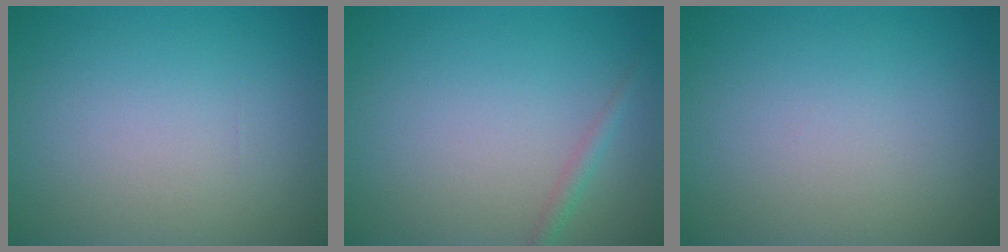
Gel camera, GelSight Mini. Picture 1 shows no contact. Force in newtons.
{"total": 1.1, "press": 1.1, "slide": 0.0}
{"total": 0.0}